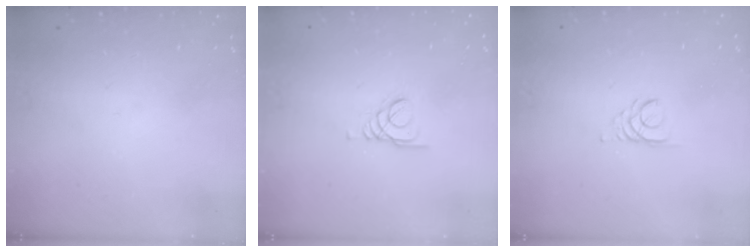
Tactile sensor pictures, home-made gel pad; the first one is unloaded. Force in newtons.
{"total": 1.5, "press": 1.5, "slide": 0.1}
{"total": 2.6, "press": 2.6, "slide": 0.2}